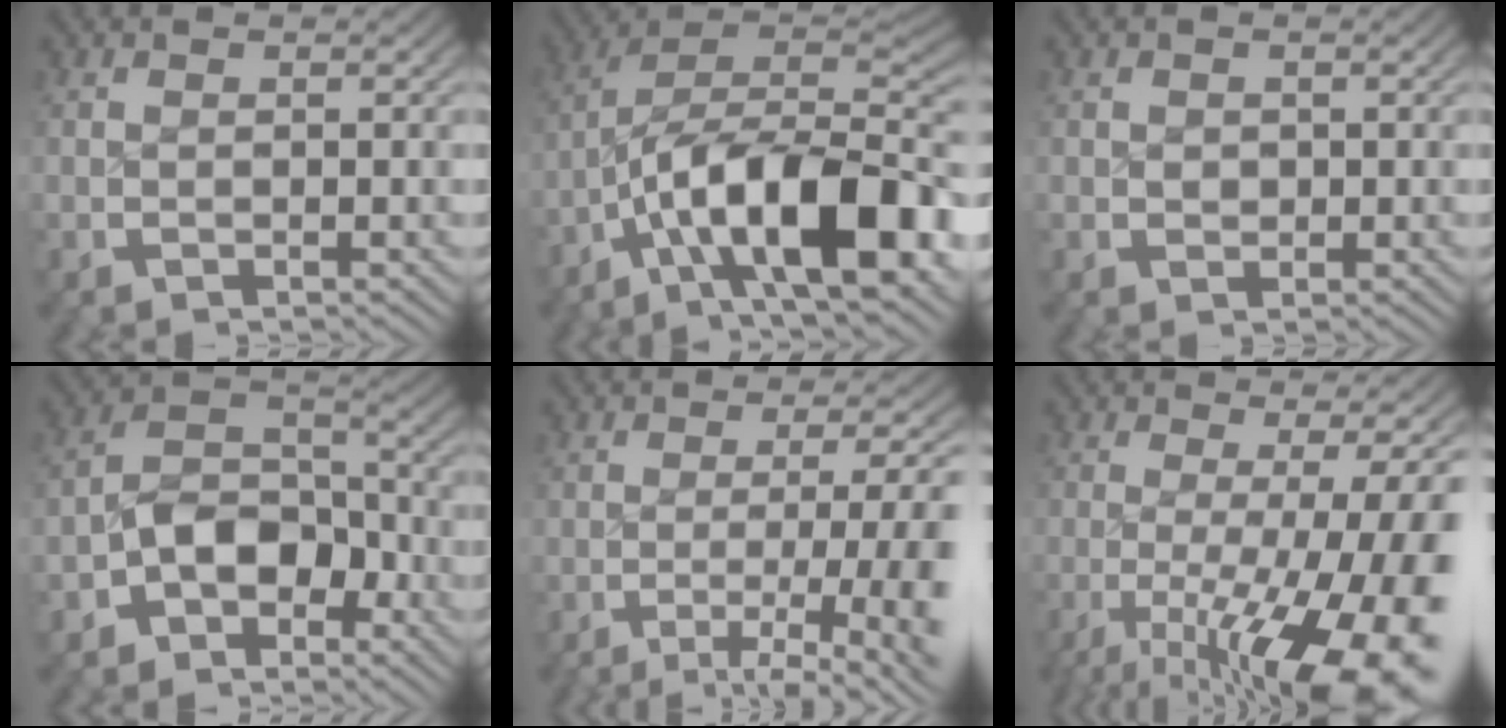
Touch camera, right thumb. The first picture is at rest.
{"total": 17.8, "force": [-3.2, 10.7, 13.9], "torque": [-0.235, -0.048, -0.040]}
{"total": 1.1, "force": [0.2, 0.9, 0.5], "torque": [-0.010, -0.008, 0.009]}
{"total": 6.7, "force": [-3.1, 4.4, 4.0], "torque": [-0.070, -0.009, -0.053]}
{"total": 7.6, "force": [-2.8, 3.3, 6.3], "torque": [-0.100, -0.018, -0.040]}
{"total": 14.8, "force": [-4.6, 7.0, 12.1], "torque": [-0.201, -0.043, -0.040]}